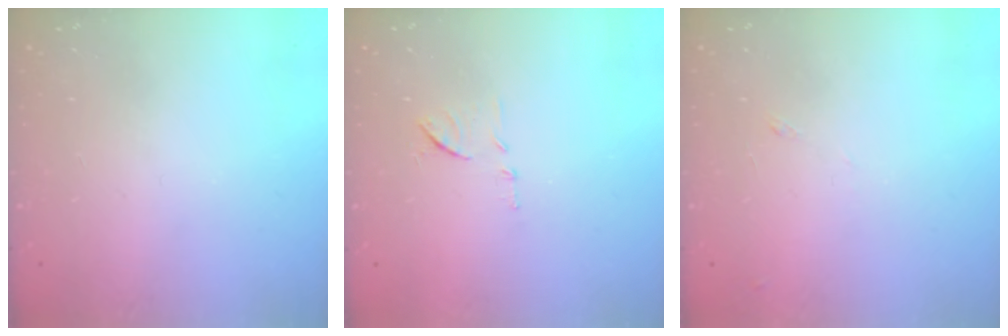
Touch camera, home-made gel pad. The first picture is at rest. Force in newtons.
{"total": 8.2, "press": 8.2, "slide": 0.6}
{"total": 5.8, "press": 5.7, "slide": 0.8}